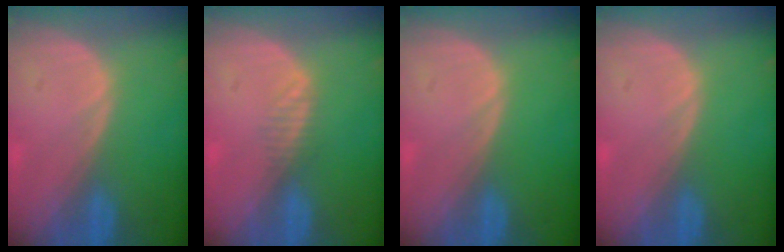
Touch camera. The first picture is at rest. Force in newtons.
{"total": 1.7, "press": 1.4, "slide": 1.0}
{"total": 0.0}
{"total": 0.0}